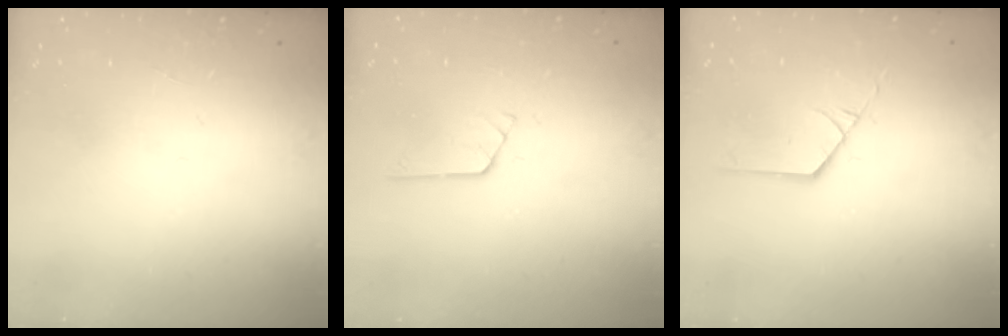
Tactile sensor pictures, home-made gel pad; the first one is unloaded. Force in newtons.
{"total": 4.1, "press": 4.1, "slide": 0.3}
{"total": 2.4, "press": 2.3, "slide": 0.3}